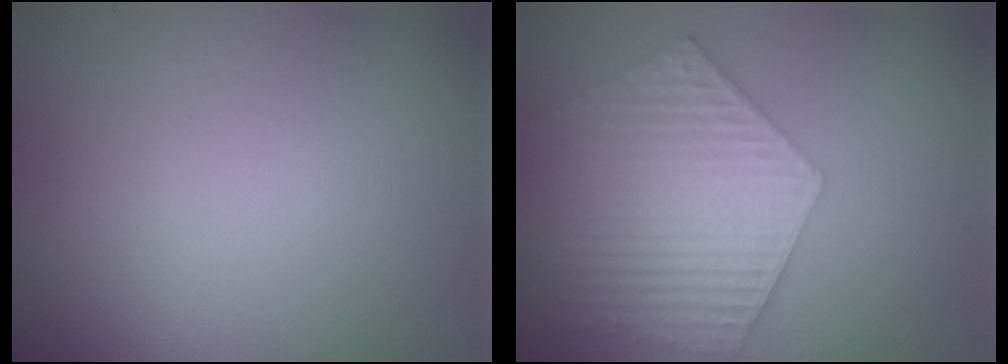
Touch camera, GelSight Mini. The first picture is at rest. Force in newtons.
{"total": 6.4, "press": 4.9, "slide": 4.2}